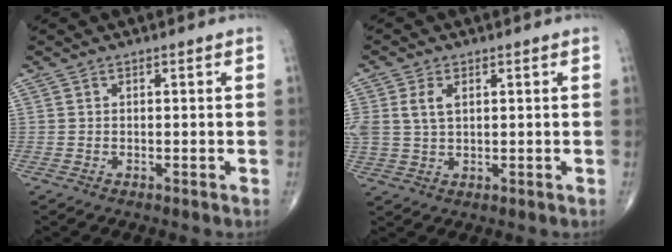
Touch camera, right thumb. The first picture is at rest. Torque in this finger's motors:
{"motor_torque": [0.11, 0.09, 0.45, 0.22, 0.07]}